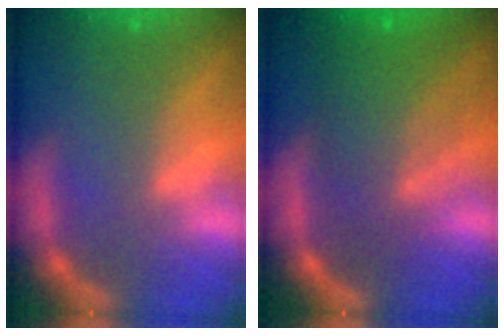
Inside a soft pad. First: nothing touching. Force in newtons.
{"total": 8.0}